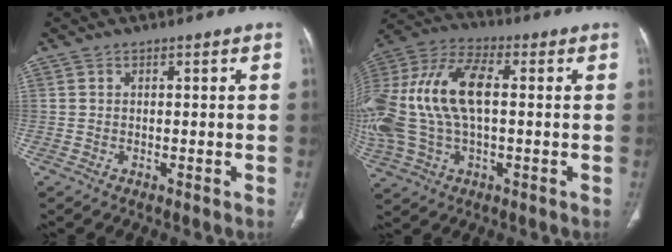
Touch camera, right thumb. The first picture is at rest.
{"total": 21.5, "force": [1.2, 11.3, 18.3], "torque": [-0.413, 0.026, 0.023]}